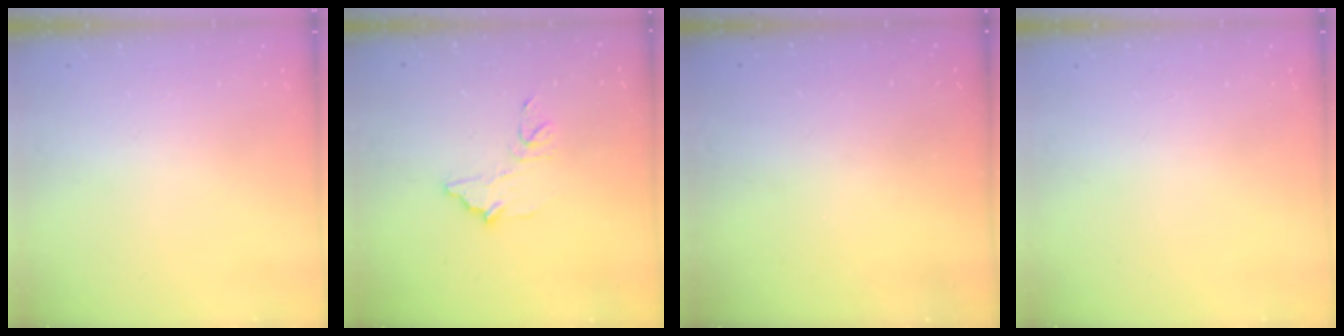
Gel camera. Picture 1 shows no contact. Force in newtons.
{"total": 10.0, "press": 10.0, "slide": 0.7}
{"total": 3.3, "press": 3.3, "slide": 0.1}
{"total": 0.0}